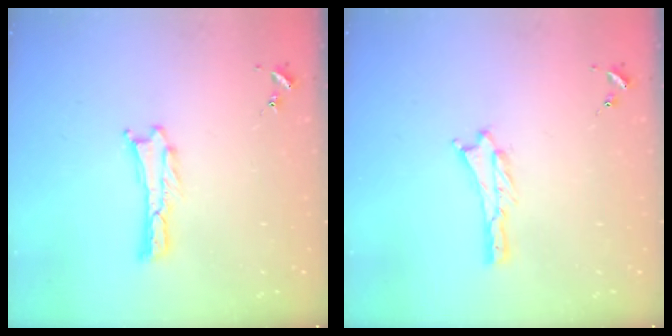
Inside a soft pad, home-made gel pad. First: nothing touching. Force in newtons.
{"total": 0.9, "press": 0.9, "slide": 0.2}